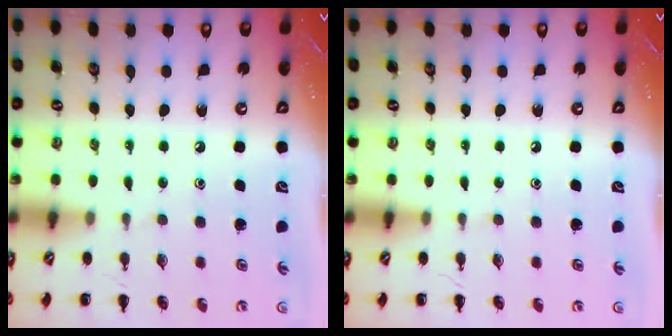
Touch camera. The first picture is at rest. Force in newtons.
{"total": 0.0}